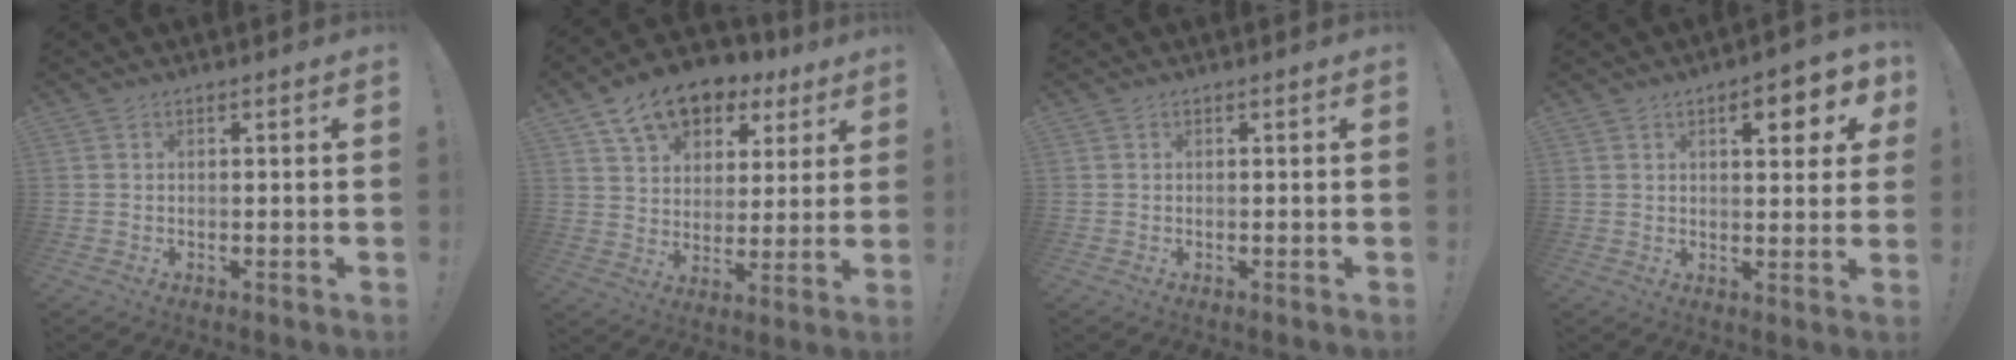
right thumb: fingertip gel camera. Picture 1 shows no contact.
{"total": 13.3, "force": [9.0, 7.9, 5.7], "torque": [-0.099, -0.053, 0.168]}
{"total": 0.0}
{"total": 8.0, "force": [3.5, 2.8, 6.7], "torque": [-0.074, -0.013, 0.049]}